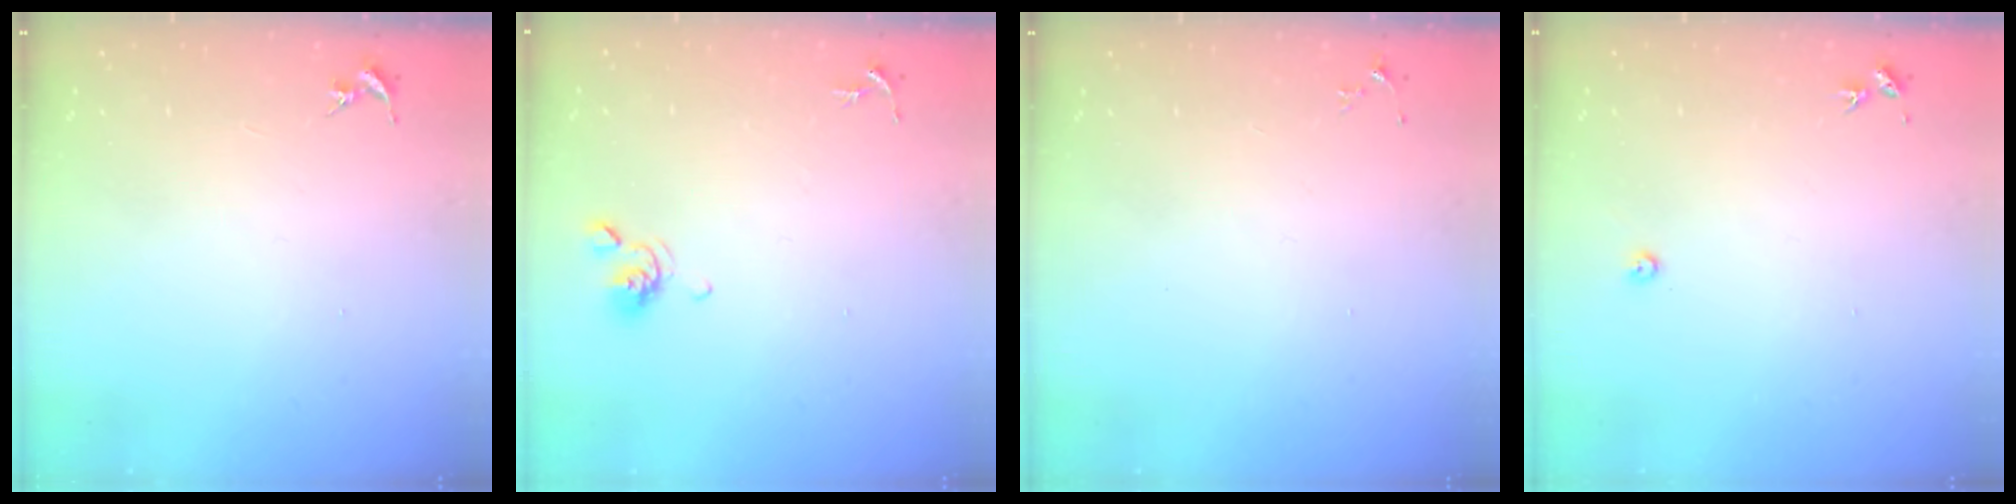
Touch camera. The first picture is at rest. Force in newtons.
{"total": 6.0, "press": 5.9, "slide": 1.2}
{"total": 3.5, "press": 3.5, "slide": 0.5}
{"total": 2.2, "press": 2.2, "slide": 0.3}